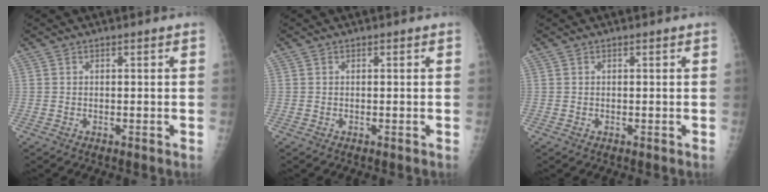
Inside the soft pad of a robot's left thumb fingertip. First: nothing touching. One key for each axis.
{"total": 0.0}
{"total": 0.0}